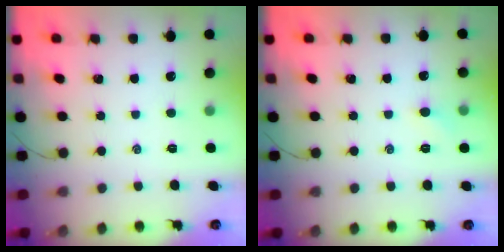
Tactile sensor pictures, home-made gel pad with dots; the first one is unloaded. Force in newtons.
{"total": 3.7, "press": 3.5, "slide": 1.2}